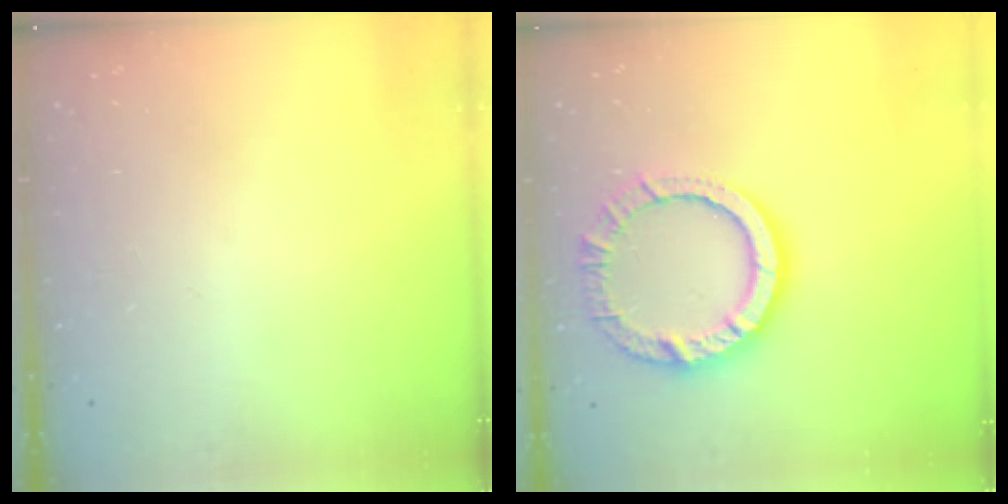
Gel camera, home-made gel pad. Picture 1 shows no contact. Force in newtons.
{"total": 12.7, "press": 12.6, "slide": 0.9}